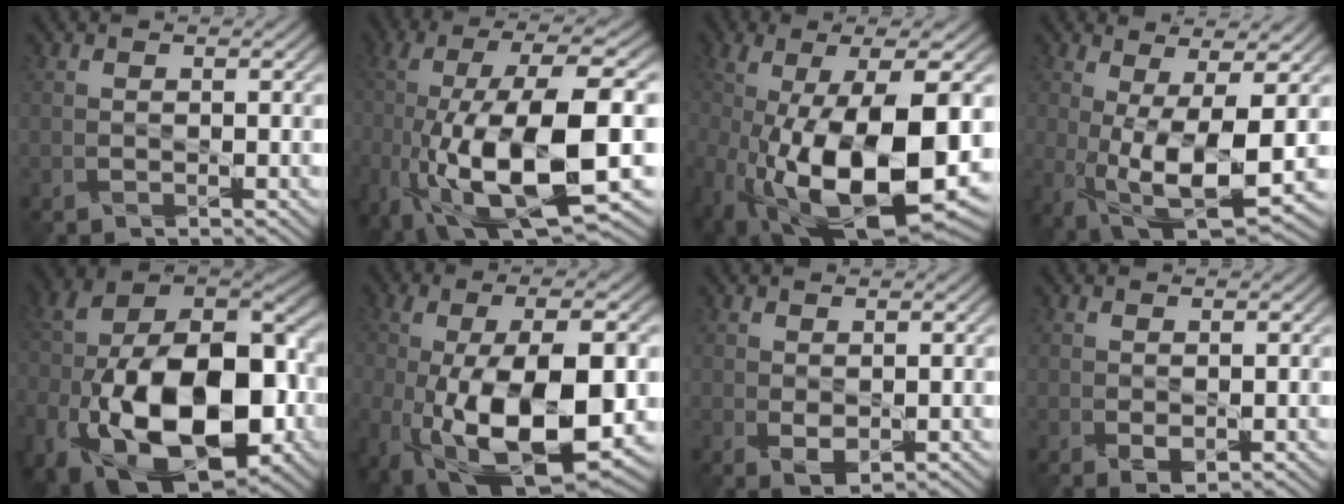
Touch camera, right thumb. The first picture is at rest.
{"total": 16.8, "force": [-4.4, 5.6, 15.3], "torque": [-0.299, -0.012, -0.069]}
{"total": 18.1, "force": [-3.4, 8.2, 15.7], "torque": [-0.284, -0.045, -0.036]}
{"total": 10.9, "force": [-0.9, 3.5, 10.3], "torque": [-0.202, -0.007, -0.007]}
{"total": 19.8, "force": [-6.7, 11.5, 14.7], "torque": [-0.277, -0.045, -0.103]}
{"total": 16.2, "force": [-3.0, 7.8, 13.9], "torque": [-0.257, -0.043, -0.031]}
{"total": 2.0, "force": [0.2, 1.1, 1.7], "torque": [-0.036, -0.008, 0.010]}
{"total": 1.2, "force": [0.0, 0.7, 1.0], "torque": [-0.021, -0.006, 0.005]}